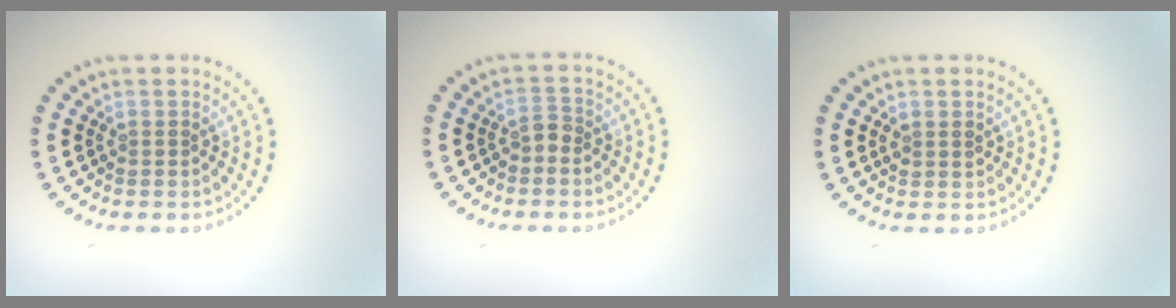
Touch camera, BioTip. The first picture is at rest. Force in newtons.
{"total": 1.2, "press": 1.0, "slide": 0.7}
{"total": 1.0, "press": 0.9, "slide": 0.3}